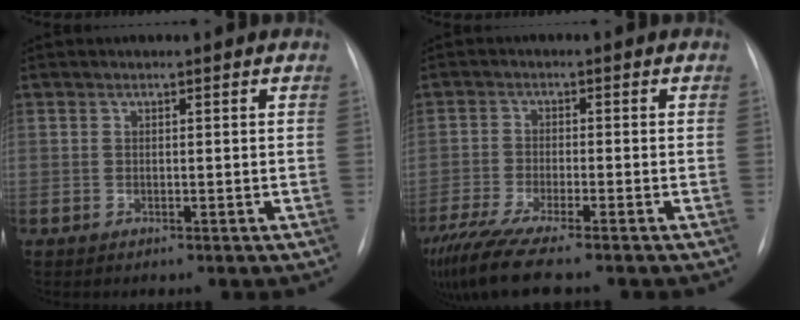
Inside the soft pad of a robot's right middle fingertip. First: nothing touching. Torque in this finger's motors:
{"motor_torque": [1.11, -1.03, 0.22, 0.07]}